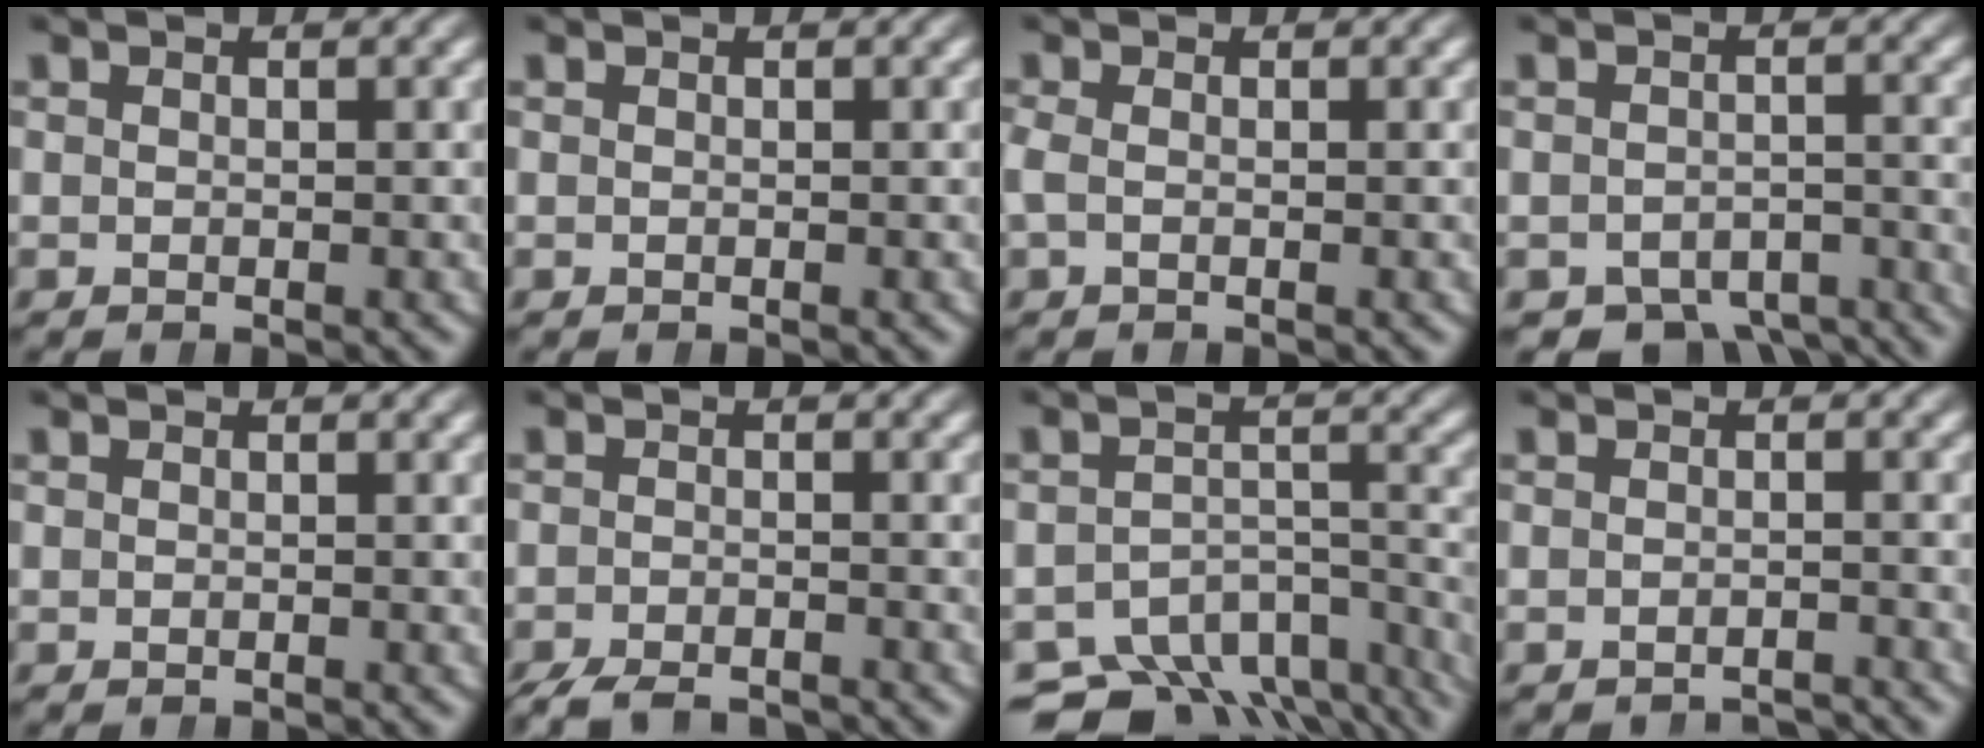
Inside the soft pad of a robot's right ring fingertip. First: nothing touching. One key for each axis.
{"total": 0.0}
{"total": 1.1, "fx": -0.4, "fy": 0.8, "fz": 0.7, "tx": -0.032, "ty": -0.003, "tz": -0.005}
{"total": 8.2, "fx": -6.7, "fy": 4.1, "fz": 2.2, "tx": -0.018, "ty": -0.023, "tz": -0.108}
{"total": 0.0}
{"total": 3.4, "fx": -3.3, "fy": 0.6, "fz": 0.5, "tx": -0.014, "ty": -0.016, "tz": -0.053}
{"total": 10.9, "fx": -8.4, "fy": 5.6, "fz": 4.1, "tx": -0.050, "ty": -0.021, "tz": -0.136}
{"total": 2.3, "fx": -2.3, "fy": 0.0, "fz": -0.2, "tx": 0.006, "ty": -0.006, "tz": -0.038}